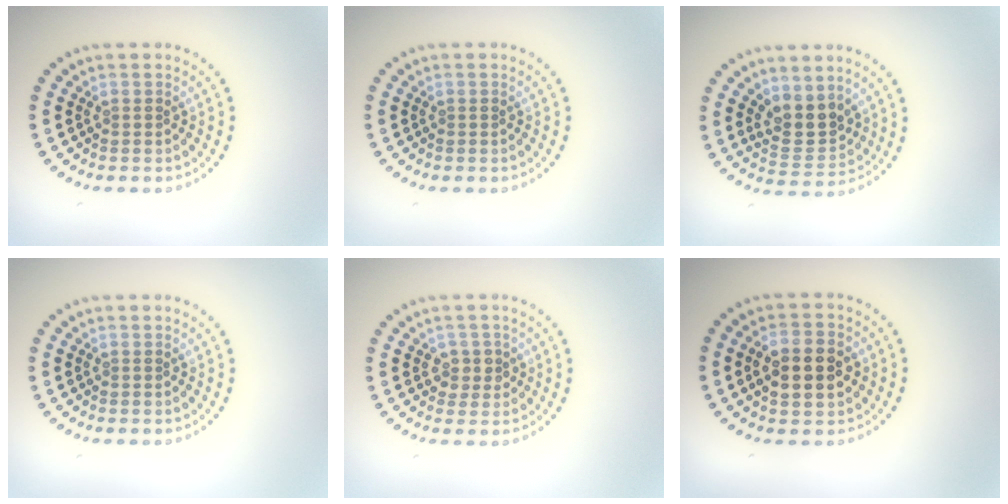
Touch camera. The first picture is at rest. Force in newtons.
{"total": 0.0}
{"total": 3.3, "press": 2.9, "slide": 1.6}
{"total": 0.0}
{"total": 1.8, "press": 1.7, "slide": 0.4}
{"total": 5.0, "press": 5.0, "slide": 0.3}